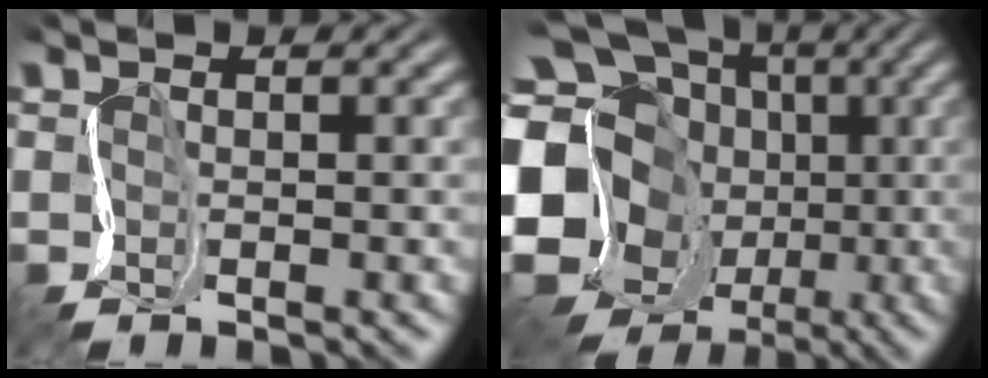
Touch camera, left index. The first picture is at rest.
{"total": 23.0, "force": [-2.4, 20.6, 10.0], "torque": [-0.204, 0.017, -0.093]}